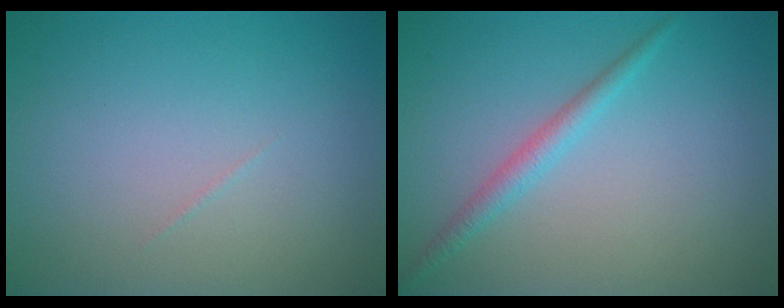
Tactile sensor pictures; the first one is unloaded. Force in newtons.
{"total": 1.8, "press": 1.8, "slide": 0.1}